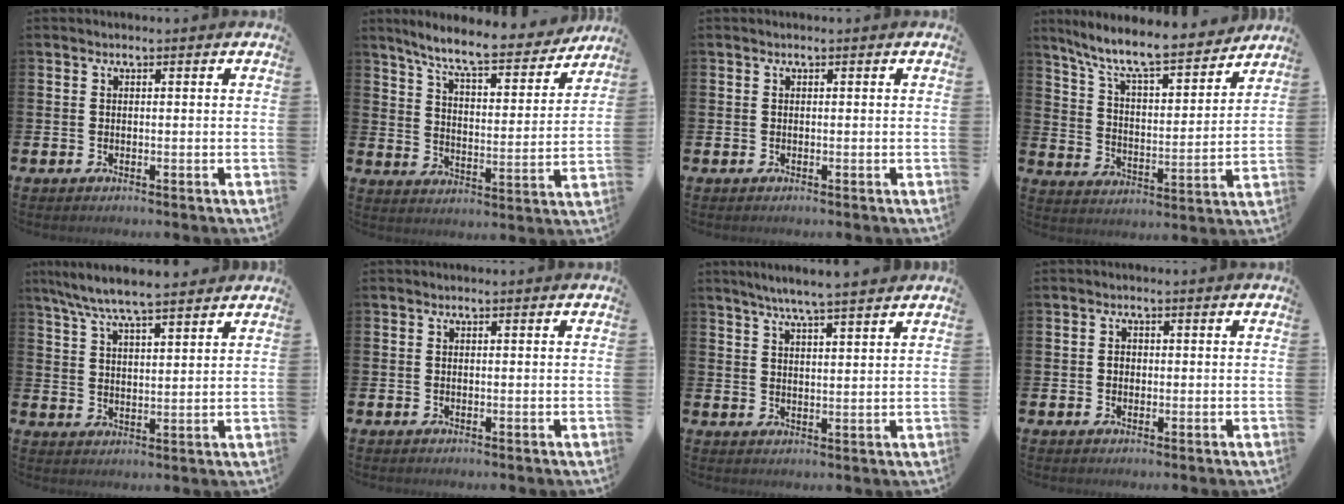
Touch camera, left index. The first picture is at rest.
{"total": 8.6, "force": [7.7, 1.1, 3.7], "torque": [-0.098, -0.046, 0.130]}
{"total": 0.0}
{"total": 9.7, "force": [8.7, 1.3, 4.1], "torque": [-0.114, -0.061, 0.147]}
{"total": 6.9, "force": [6.4, 0.9, 2.6], "torque": [-0.076, -0.016, 0.118]}
{"total": 0.0}
{"total": 5.4, "force": [5.1, -0.5, 1.7], "torque": [-0.041, -0.022, 0.088]}
{"total": 1.2, "force": [0.0, 1.1, 0.5], "torque": [0.003, 0.002, -0.004]}